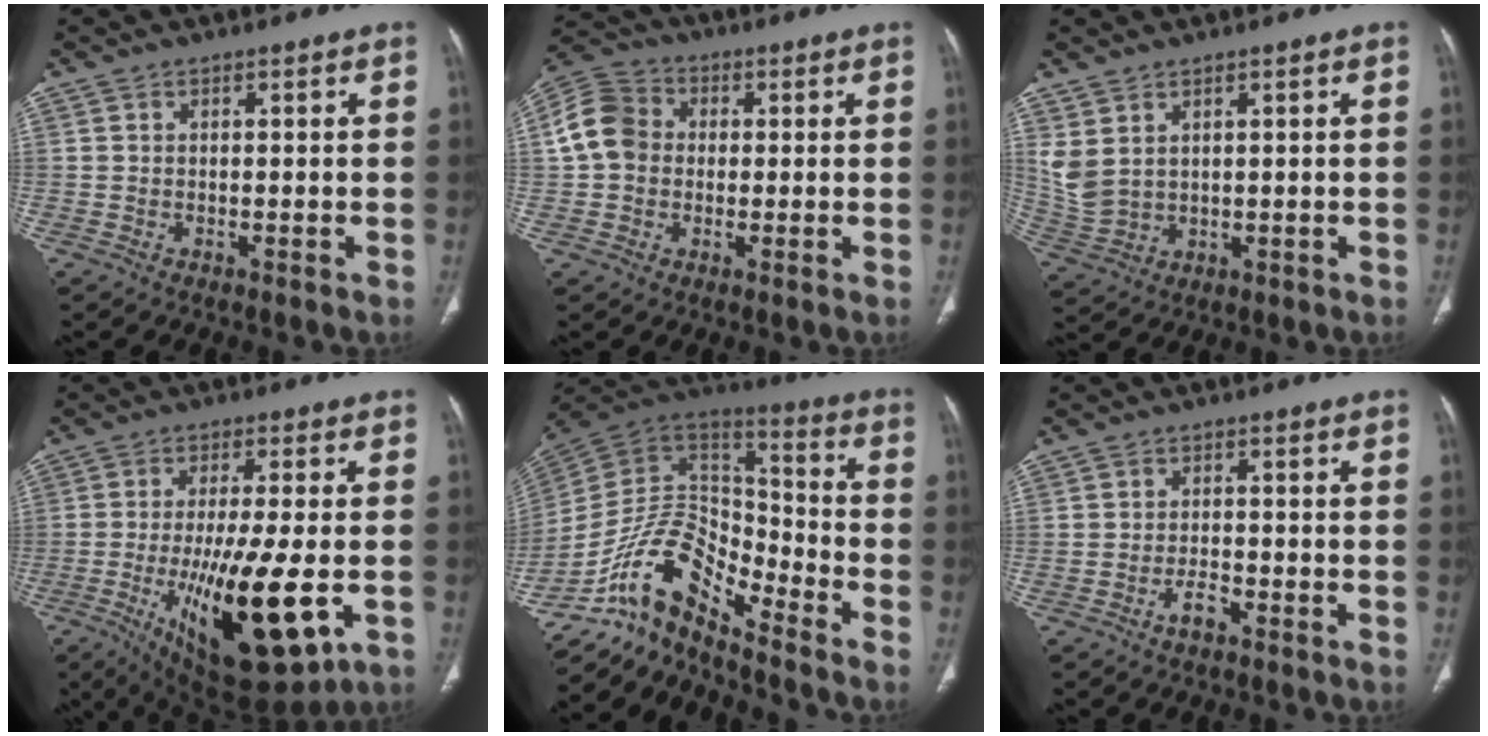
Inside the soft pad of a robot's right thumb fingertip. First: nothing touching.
{"total": 9.0, "force": [0.4, 7.8, 4.5], "torque": [-0.079, 0.027, -0.004]}
{"total": 6.1, "force": [2.7, 3.7, 4.0], "torque": [-0.083, -0.011, 0.070]}
{"total": 20.9, "force": [-5.3, 6.6, 19.1], "torque": [-0.313, -0.019, -0.064]}
{"total": 14.3, "force": [-11.7, 4.7, 6.8], "torque": [-0.109, 0.108, -0.227]}
{"total": 2.4, "force": [-1.7, 0.8, 1.5], "torque": [-0.029, 0.011, -0.033]}